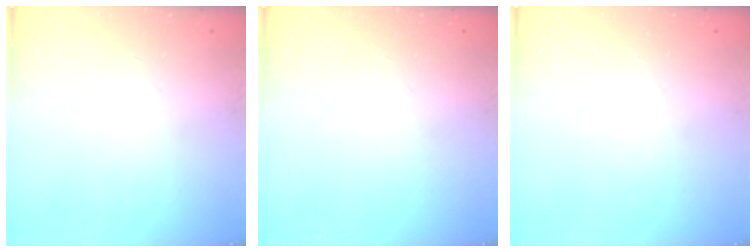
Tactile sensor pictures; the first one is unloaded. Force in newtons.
{"total": 0.0}
{"total": 0.0}